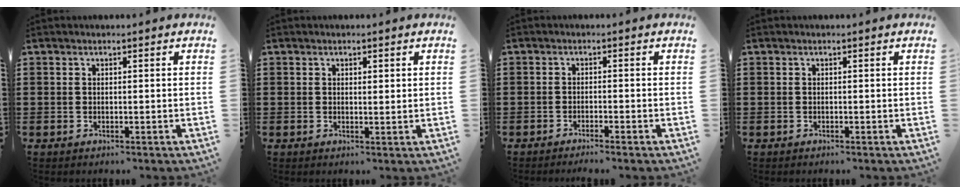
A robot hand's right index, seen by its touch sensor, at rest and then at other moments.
{"total": 0.8, "force": [0.5, 0.4, 0.4], "torque": [-0.009, 0.004, 0.009]}
{"total": 1.3, "force": [-1.2, -0.3, 0.4], "torque": [-0.008, 0.001, -0.024]}
{"total": 0.0}